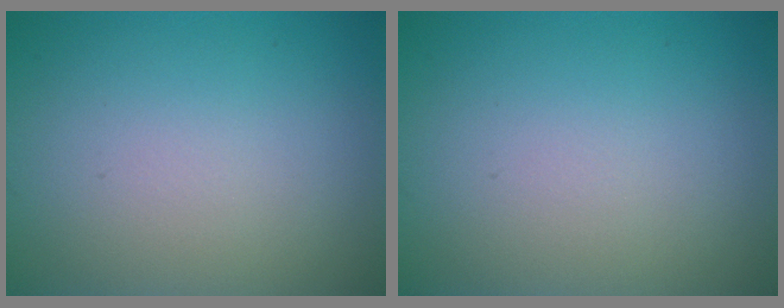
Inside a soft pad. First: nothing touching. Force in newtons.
{"total": 0.0}